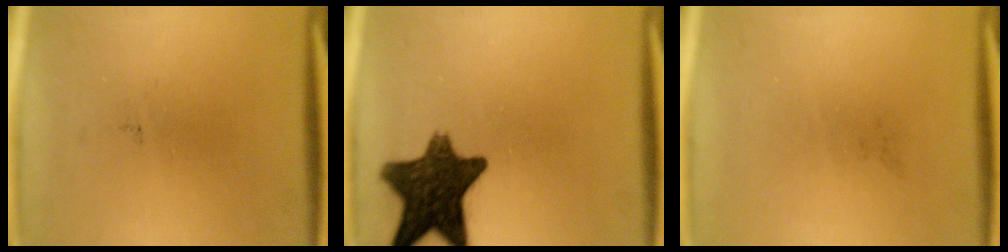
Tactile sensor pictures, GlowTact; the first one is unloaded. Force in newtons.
{"total": 13.0}
{"total": 0.0}